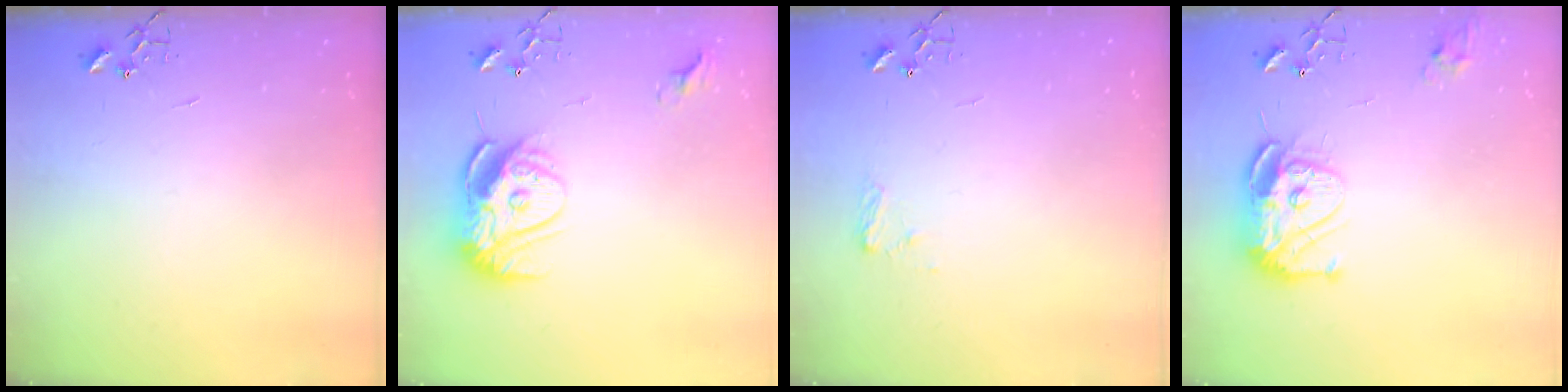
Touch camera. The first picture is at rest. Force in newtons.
{"total": 15.6, "press": 15.6, "slide": 1.3}
{"total": 7.2, "press": 7.2, "slide": 0.5}
{"total": 13.5, "press": 13.4, "slide": 1.2}